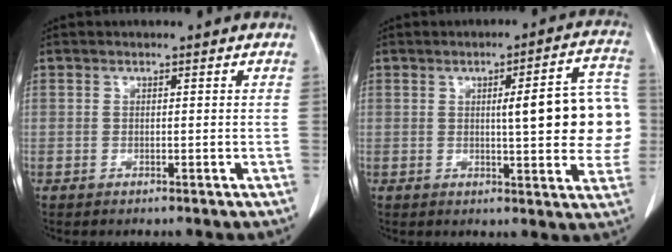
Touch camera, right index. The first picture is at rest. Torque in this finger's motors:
{"motor_torque": [1.03, -0.18, 0.34, 0.09]}